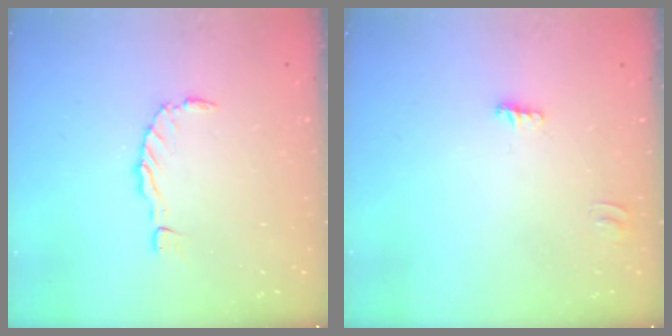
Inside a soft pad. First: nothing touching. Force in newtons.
{"total": 3.5, "press": 3.5, "slide": 0.3}